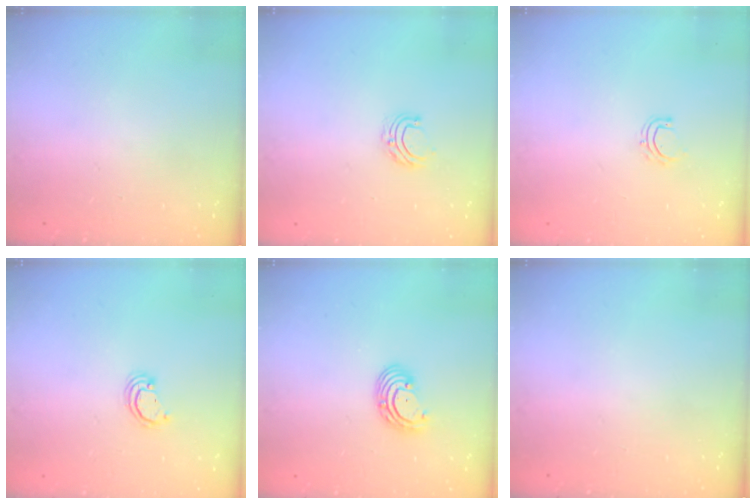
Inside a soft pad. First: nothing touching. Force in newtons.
{"total": 5.0, "press": 5.0, "slide": 0.4}
{"total": 4.8, "press": 4.7, "slide": 0.7}
{"total": 2.1, "press": 2.1, "slide": 0.1}
{"total": 3.9, "press": 3.9, "slide": 0.3}
{"total": 0.0}